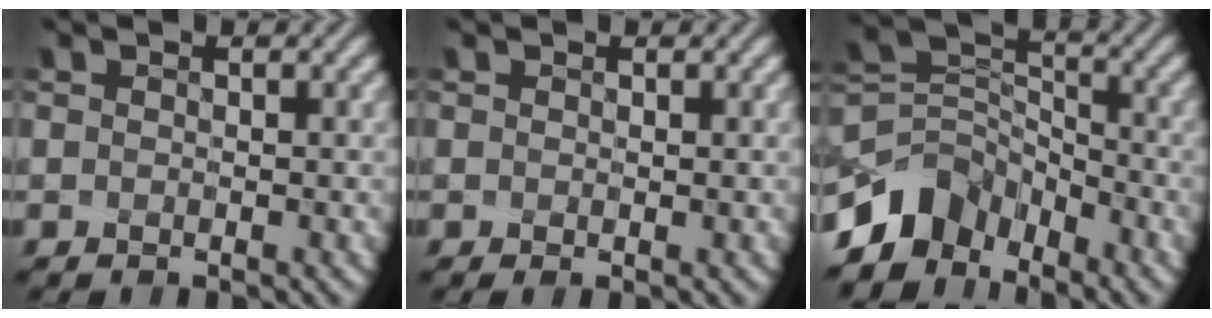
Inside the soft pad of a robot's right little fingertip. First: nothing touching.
{"total": 0.8, "force": [0.1, 0.4, 0.7], "torque": [-0.007, -0.002, 0.003]}
{"total": 6.0, "force": [-4.4, 3.7, 1.6], "torque": [-0.015, 0.005, -0.090]}